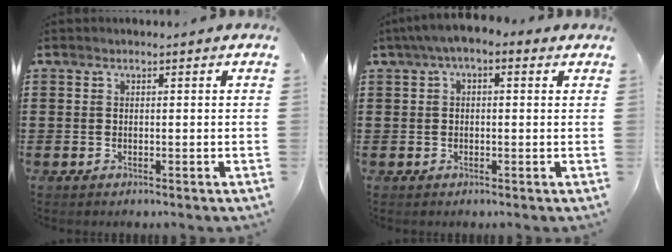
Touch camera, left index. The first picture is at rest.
{"total": 2.4, "force": [0.3, 1.2, 2.1], "torque": [-0.048, 0.004, -0.001]}